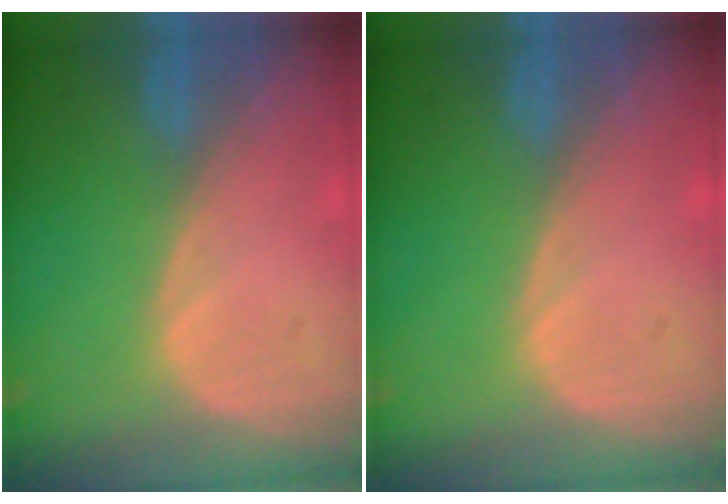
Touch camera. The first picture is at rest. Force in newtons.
{"total": 0.0}